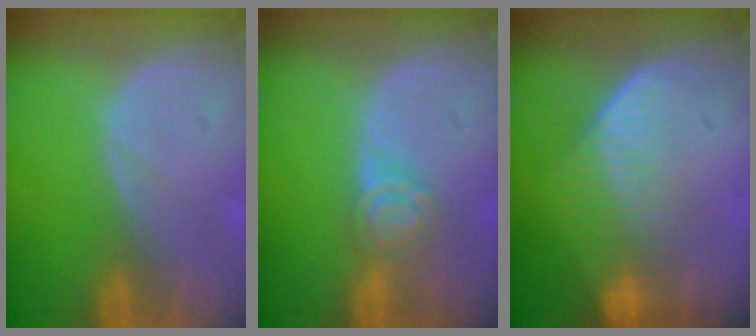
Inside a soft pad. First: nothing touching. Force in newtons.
{"total": 4.3, "press": 3.9, "slide": 1.9}
{"total": 7.2, "press": 6.1, "slide": 3.8}